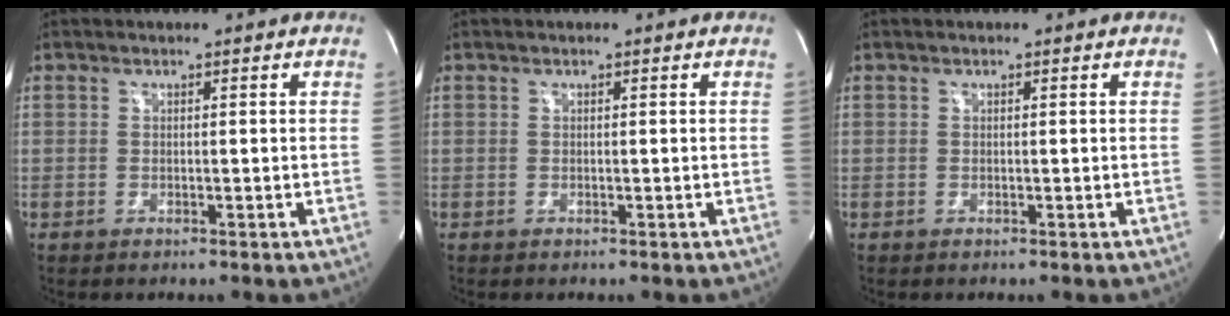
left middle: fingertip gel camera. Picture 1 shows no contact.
{"total": 0.0}
{"total": 0.0}